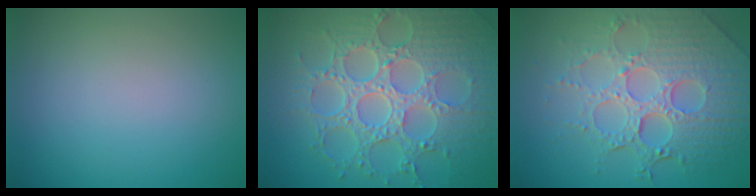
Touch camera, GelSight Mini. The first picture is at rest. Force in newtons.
{"total": 8.9, "press": 6.6, "slide": 6.0}
{"total": 8.2, "press": 6.0, "slide": 5.6}